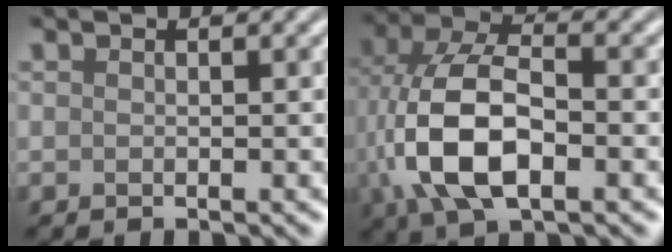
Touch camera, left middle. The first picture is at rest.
{"total": 9.1, "force": [-1.6, 4.9, 7.5], "torque": [-0.160, 0.010, -0.036]}